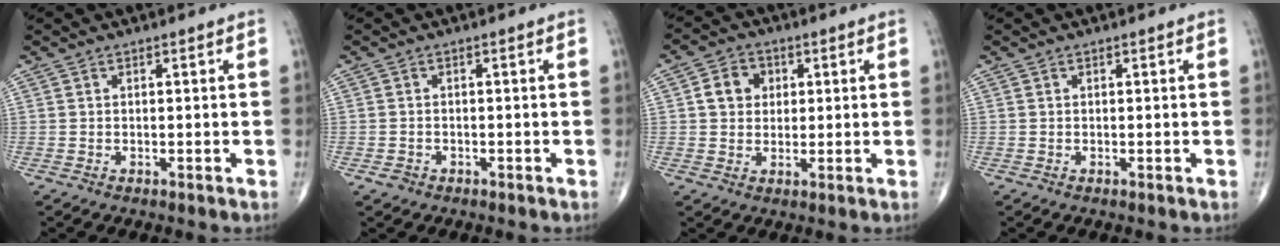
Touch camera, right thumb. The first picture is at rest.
{"total": 1.3, "force": [-0.8, 1.0, 0.3], "torque": [-0.004, 0.007, -0.014]}
{"total": 5.7, "force": [1.2, 4.9, 2.8], "torque": [-0.022, 0.003, 0.015]}
{"total": 0.0}